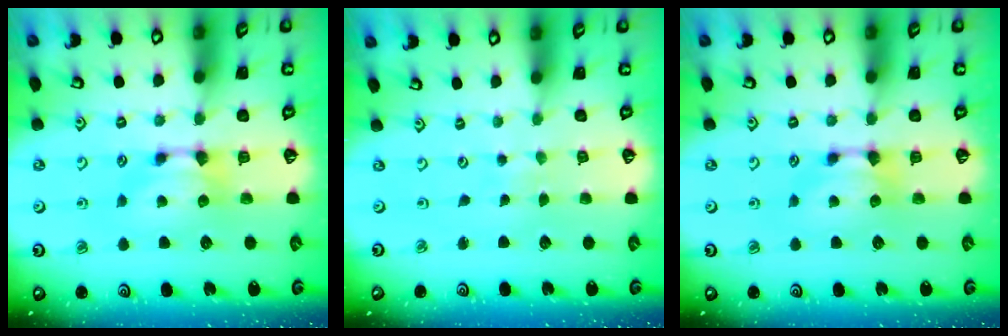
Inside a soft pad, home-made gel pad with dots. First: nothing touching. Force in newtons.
{"total": 6.1, "press": 6.1, "slide": 0.2}
{"total": 0.0}